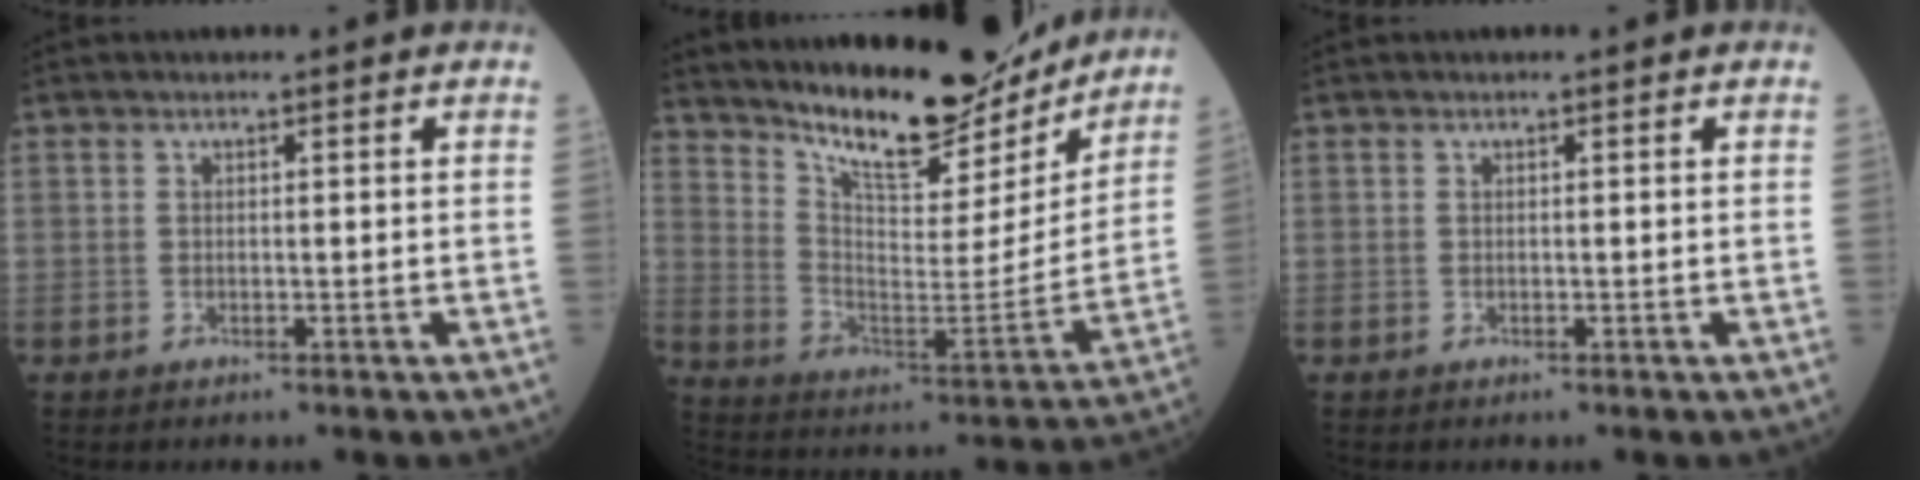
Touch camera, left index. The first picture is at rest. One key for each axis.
{"total": 18.2, "fx": 16.2, "fy": 4.5, "fz": 7.1, "tx": -0.119, "ty": -0.033, "tz": 0.253}
{"total": 0.0}